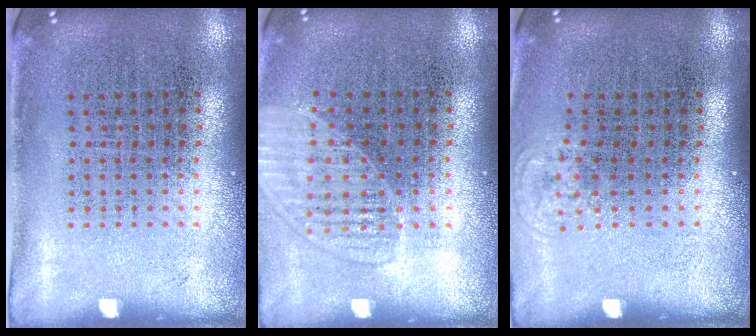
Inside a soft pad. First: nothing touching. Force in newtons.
{"total": 1.4, "press": 1.4, "slide": 0.2}
{"total": 0.6, "press": 0.4, "slide": 0.3}